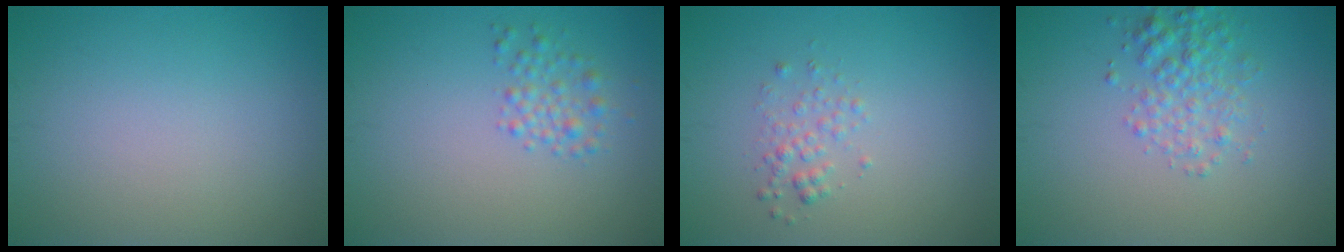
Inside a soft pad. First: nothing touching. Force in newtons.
{"total": 1.8, "press": 1.8, "slide": 0.1}
{"total": 1.4, "press": 1.4, "slide": 0.1}
{"total": 2.9, "press": 2.9, "slide": 0.1}